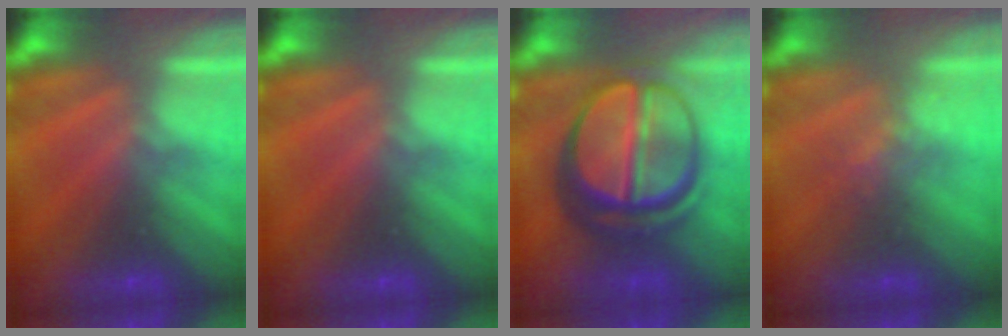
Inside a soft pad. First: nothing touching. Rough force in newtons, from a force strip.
{"total": 0.0}
{"total": 7.8}
{"total": 2.2}